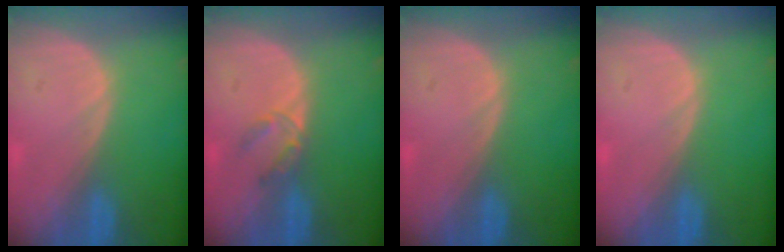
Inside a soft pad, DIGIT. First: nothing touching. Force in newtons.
{"total": 2.7, "press": 2.5, "slide": 1.0}
{"total": 0.0}
{"total": 0.0}